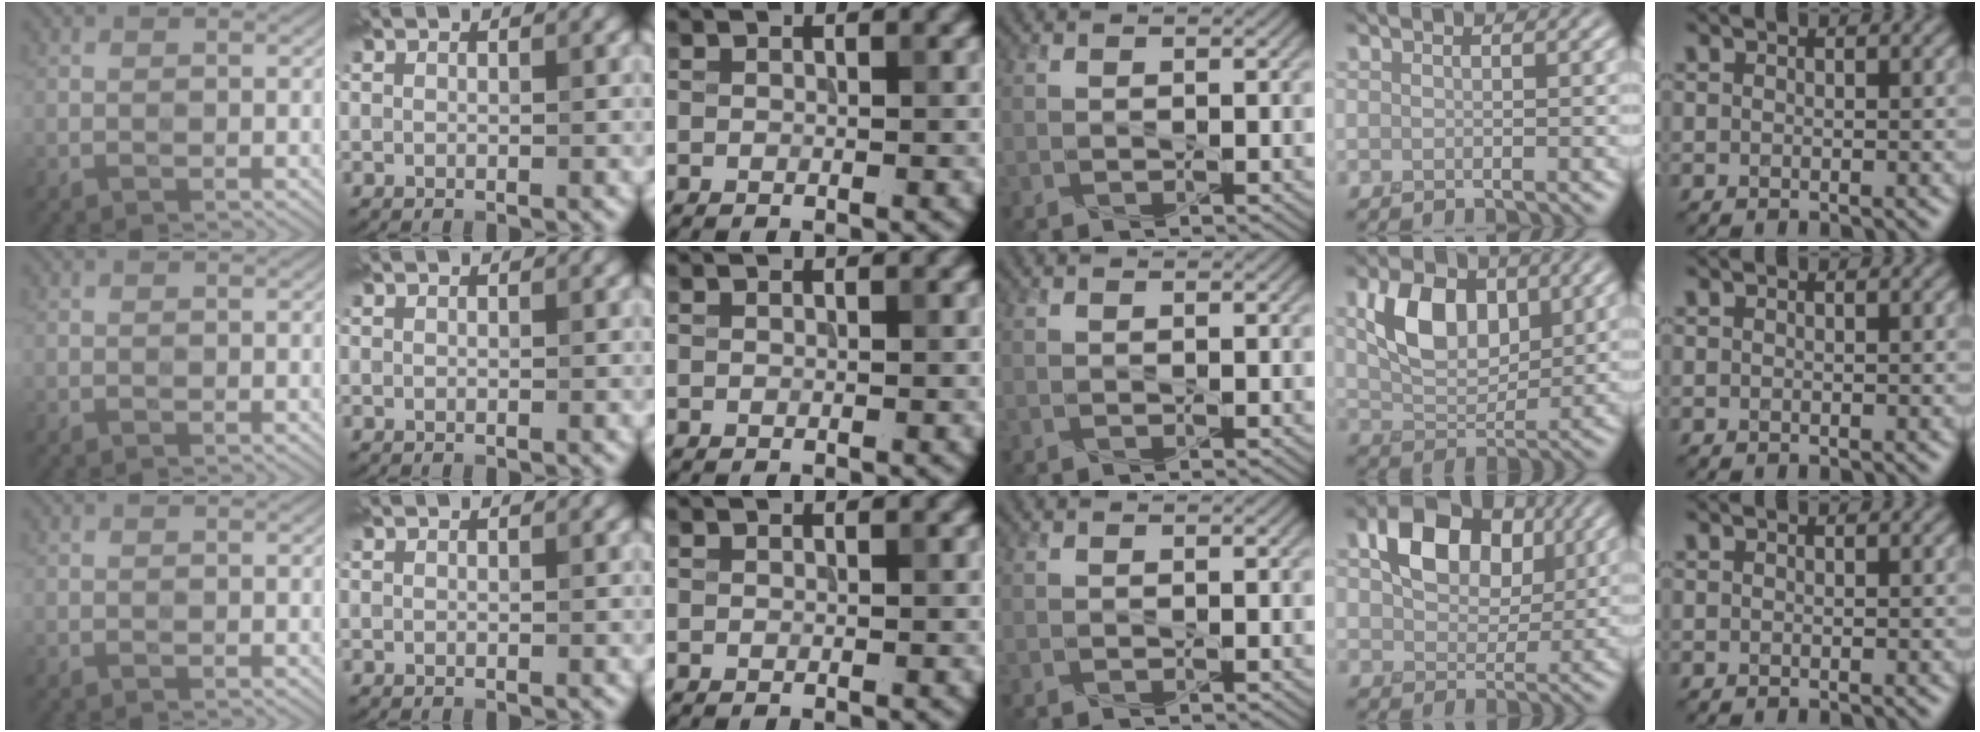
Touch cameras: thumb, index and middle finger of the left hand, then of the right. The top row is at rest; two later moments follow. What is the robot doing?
{"motion": "press", "object": "joystick"}